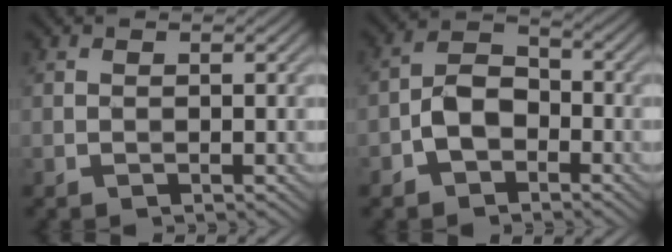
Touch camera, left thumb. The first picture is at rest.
{"total": 4.8, "force": [-2.4, 3.0, 2.9], "torque": [-0.051, 0.011, -0.052]}